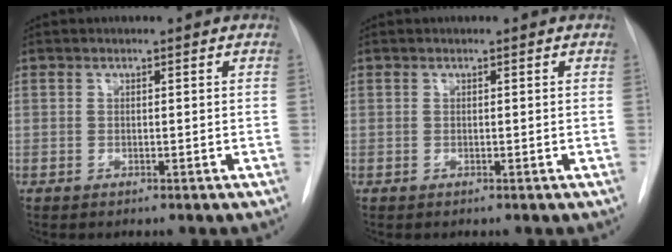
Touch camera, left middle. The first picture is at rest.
{"total": 0.0}